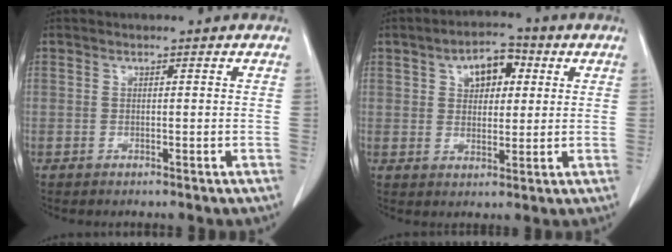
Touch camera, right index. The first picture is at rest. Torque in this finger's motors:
{"motor_torque": [0.54, 0.49, 0.10, 0.05]}